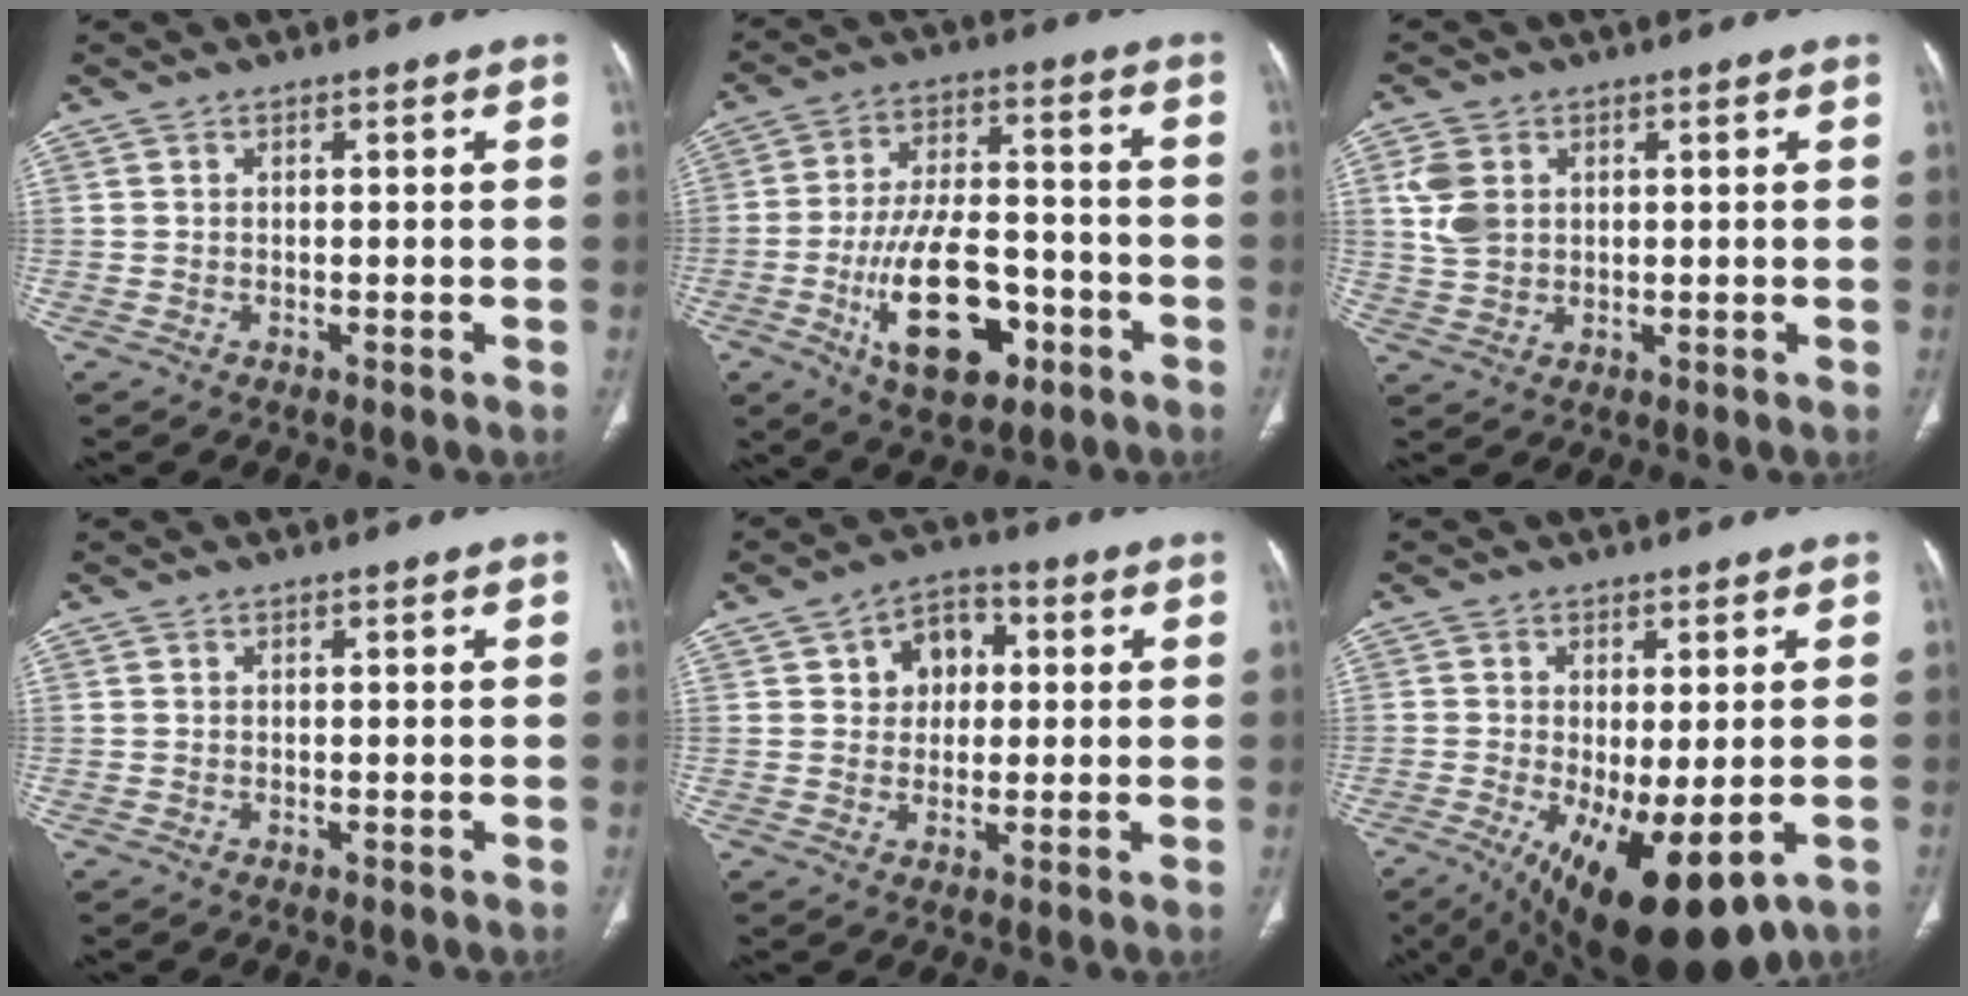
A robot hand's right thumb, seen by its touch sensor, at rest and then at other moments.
{"total": 16.6, "force": [-6.4, 8.5, 12.8], "torque": [-0.197, 0.030, -0.100]}
{"total": 5.9, "force": [1.7, 4.4, 3.6], "torque": [-0.069, -0.002, 0.041]}
{"total": 0.0}
{"total": 7.6, "force": [1.9, 5.8, 4.5], "torque": [-0.033, 0.010, 0.023]}
{"total": 15.7, "force": [-6.0, 6.0, 13.2], "torque": [-0.201, -0.021, -0.075]}